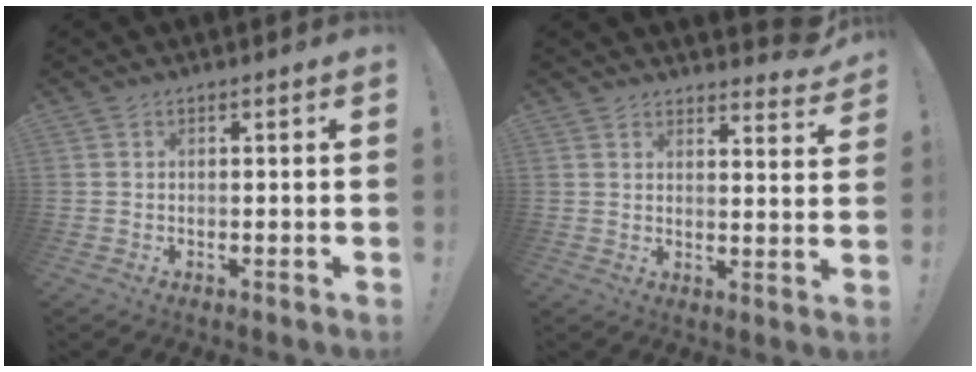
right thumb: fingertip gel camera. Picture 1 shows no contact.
{"total": 4.5, "force": [4.0, 1.4, 1.6], "torque": [-0.005, -0.039, 0.069]}